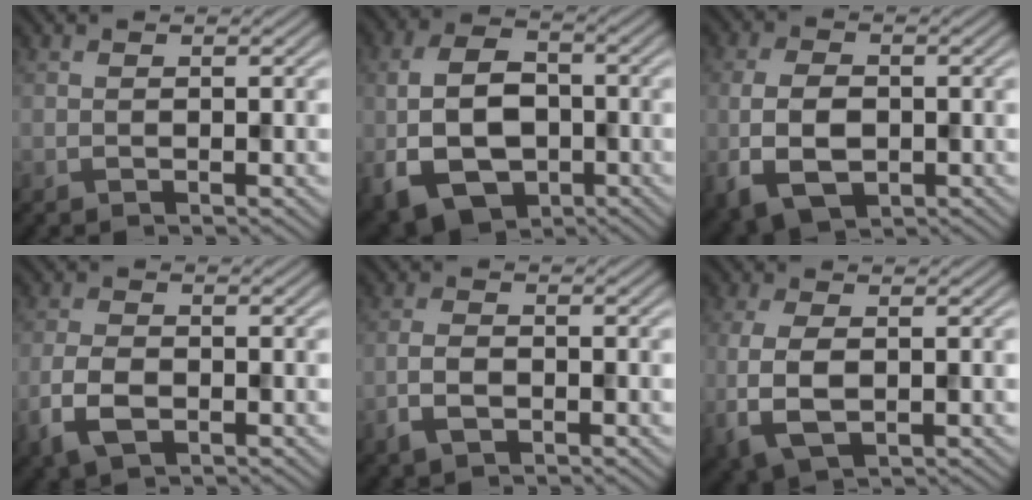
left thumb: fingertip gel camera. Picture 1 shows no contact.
{"total": 10.6, "force": [-2.6, 7.0, 7.5], "torque": [-0.164, -0.011, -0.055]}
{"total": 6.3, "force": [-1.4, 4.0, 4.7], "torque": [-0.107, -0.010, -0.027]}
{"total": 4.6, "force": [-2.0, 2.5, 3.3], "torque": [-0.078, -0.006, -0.044]}
{"total": 3.0, "force": [-1.5, 1.5, 2.1], "torque": [-0.046, -0.002, -0.032]}
{"total": 5.7, "force": [-0.6, 3.1, 4.7], "torque": [-0.124, -0.011, -0.009]}